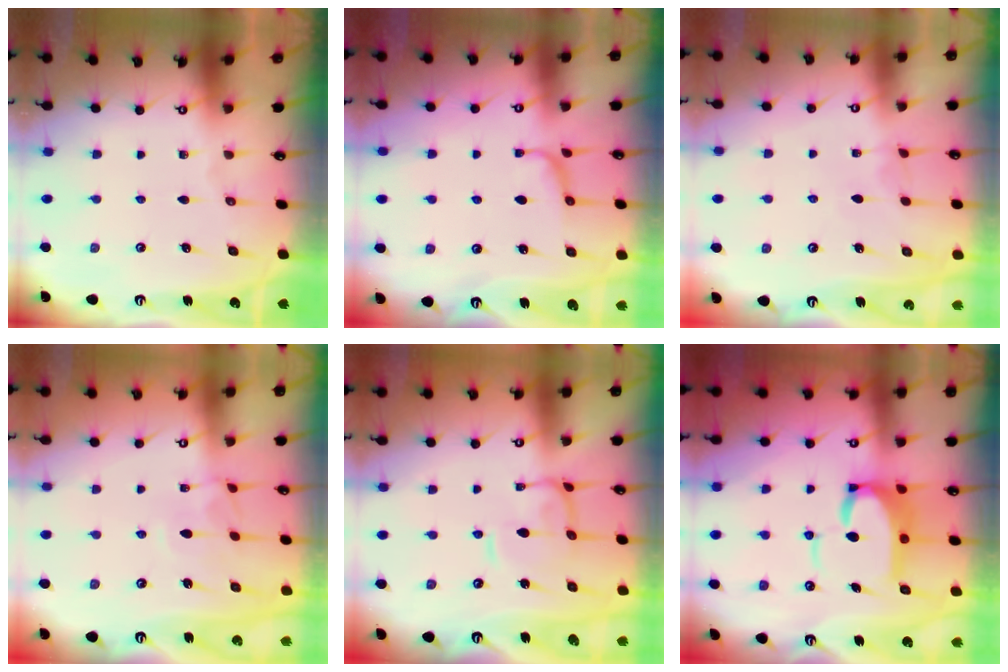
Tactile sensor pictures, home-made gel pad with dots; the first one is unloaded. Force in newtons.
{"total": 0.9, "press": 0.2, "slide": 0.9}
{"total": 3.1, "press": 3.1, "slide": 0.4}
{"total": 3.9, "press": 3.9, "slide": 0.2}
{"total": 0.6, "press": 0.5, "slide": 0.4}
{"total": 8.6, "press": 8.5, "slide": 1.4}